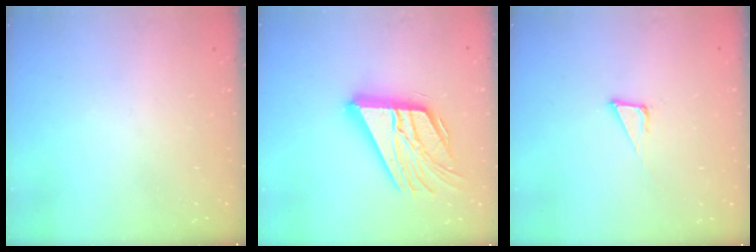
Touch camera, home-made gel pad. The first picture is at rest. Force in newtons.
{"total": 21.7, "press": 21.6, "slide": 1.9}
{"total": 3.9, "press": 3.9, "slide": 0.2}